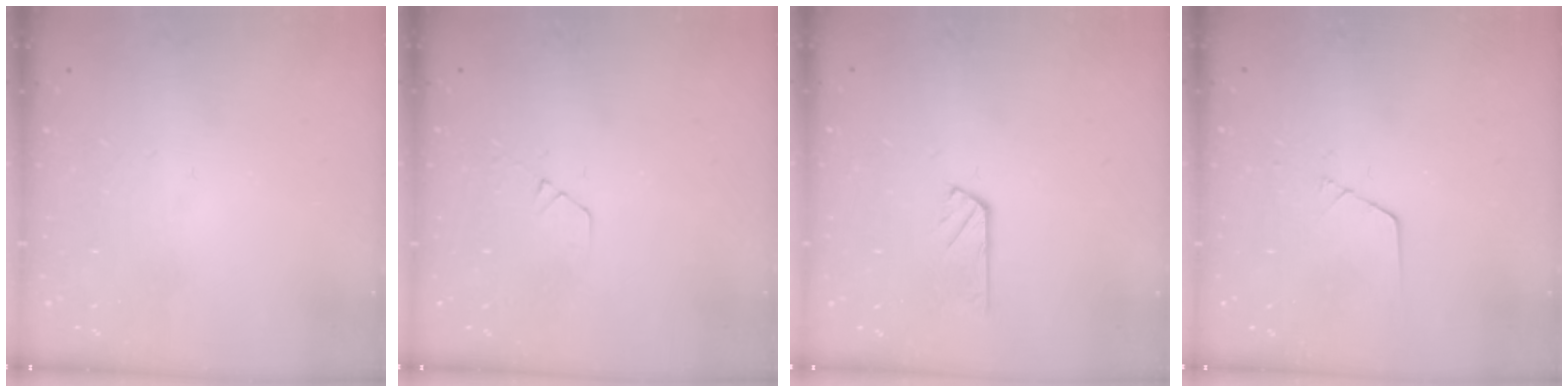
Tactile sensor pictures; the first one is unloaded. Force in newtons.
{"total": 4.9, "press": 4.9, "slide": 0.5}
{"total": 3.2, "press": 3.2, "slide": 0.1}
{"total": 1.3, "press": 1.3, "slide": 0.2}